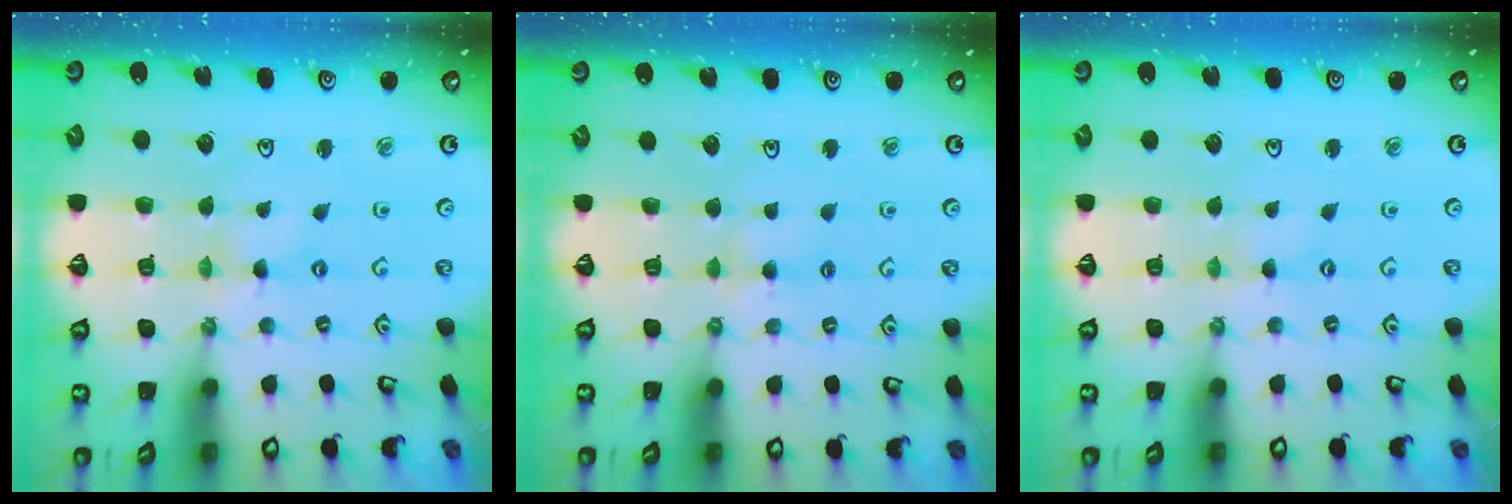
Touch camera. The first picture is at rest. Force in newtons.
{"total": 4.3, "press": 4.3, "slide": 0.5}
{"total": 0.0}